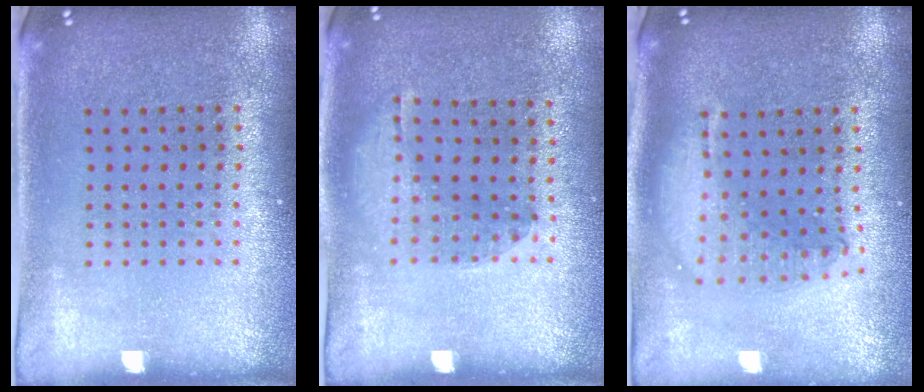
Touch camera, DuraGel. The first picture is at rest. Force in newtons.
{"total": 1.2, "press": 0.9, "slide": 0.9}
{"total": 1.9, "press": 1.6, "slide": 1.0}